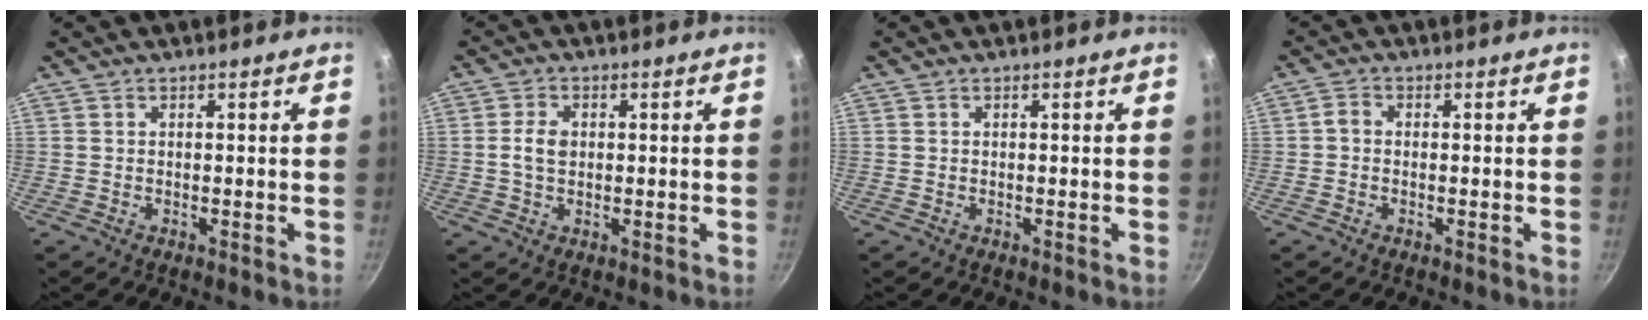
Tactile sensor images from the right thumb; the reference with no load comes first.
{"total": 4.1, "force": [0.3, 2.8, 3.0], "torque": [-0.053, 0.006, 0.002]}
{"total": 0.0}
{"total": 1.7, "force": [-0.3, 1.3, 1.0], "torque": [-0.022, 0.011, -0.010]}